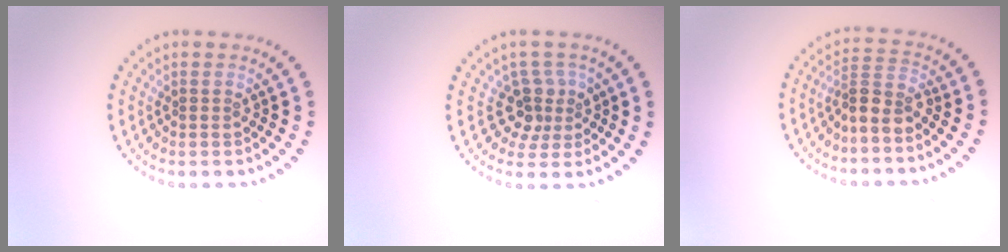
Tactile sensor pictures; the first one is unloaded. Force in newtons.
{"total": 2.9, "press": 2.1, "slide": 2.0}
{"total": 2.8, "press": 2.3, "slide": 1.6}